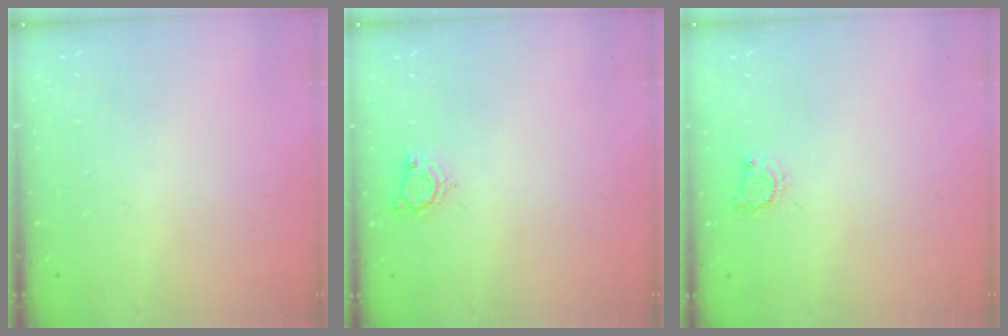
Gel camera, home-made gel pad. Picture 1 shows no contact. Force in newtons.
{"total": 5.1, "press": 5.1, "slide": 0.2}
{"total": 3.7, "press": 3.7, "slide": 0.6}